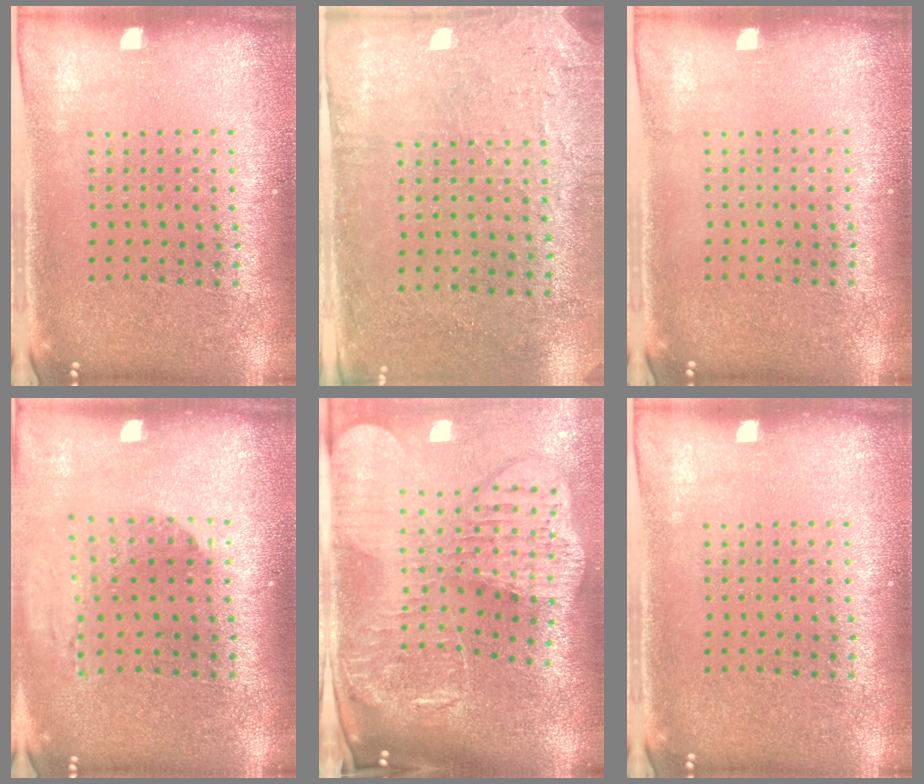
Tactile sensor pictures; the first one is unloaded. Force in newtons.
{"total": 2.8, "press": 2.3, "slide": 1.6}
{"total": 0.0}
{"total": 1.3, "press": 1.3, "slide": 0.4}
{"total": 4.3, "press": 3.3, "slide": 2.8}
{"total": 0.0}